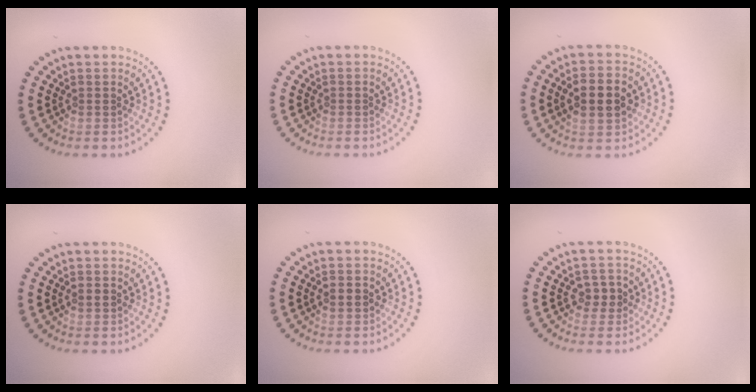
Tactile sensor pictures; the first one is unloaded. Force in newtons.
{"total": 0.0}
{"total": 3.7, "press": 3.7, "slide": 0.2}
{"total": 1.1, "press": 1.1, "slide": 0.1}
{"total": 1.8, "press": 1.8, "slide": 0.1}
{"total": 1.9, "press": 1.8, "slide": 0.5}